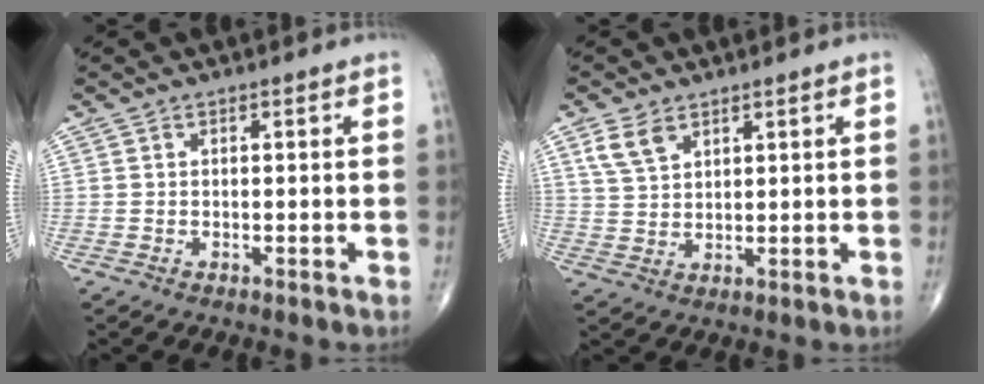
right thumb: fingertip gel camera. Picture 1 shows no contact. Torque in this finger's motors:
{"motor_torque": [-0.34, 0.46, 0.45, 0.29, 0.03]}